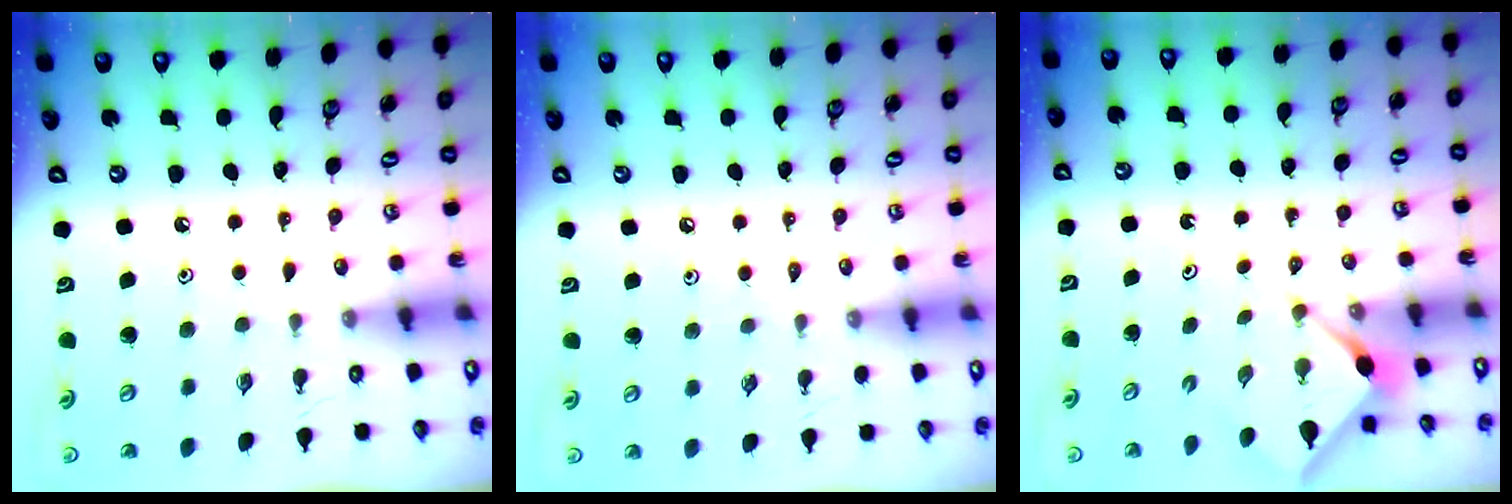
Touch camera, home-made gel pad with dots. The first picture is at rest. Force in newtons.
{"total": 2.0, "press": 1.9, "slide": 0.4}
{"total": 3.2, "press": 3.2, "slide": 0.4}